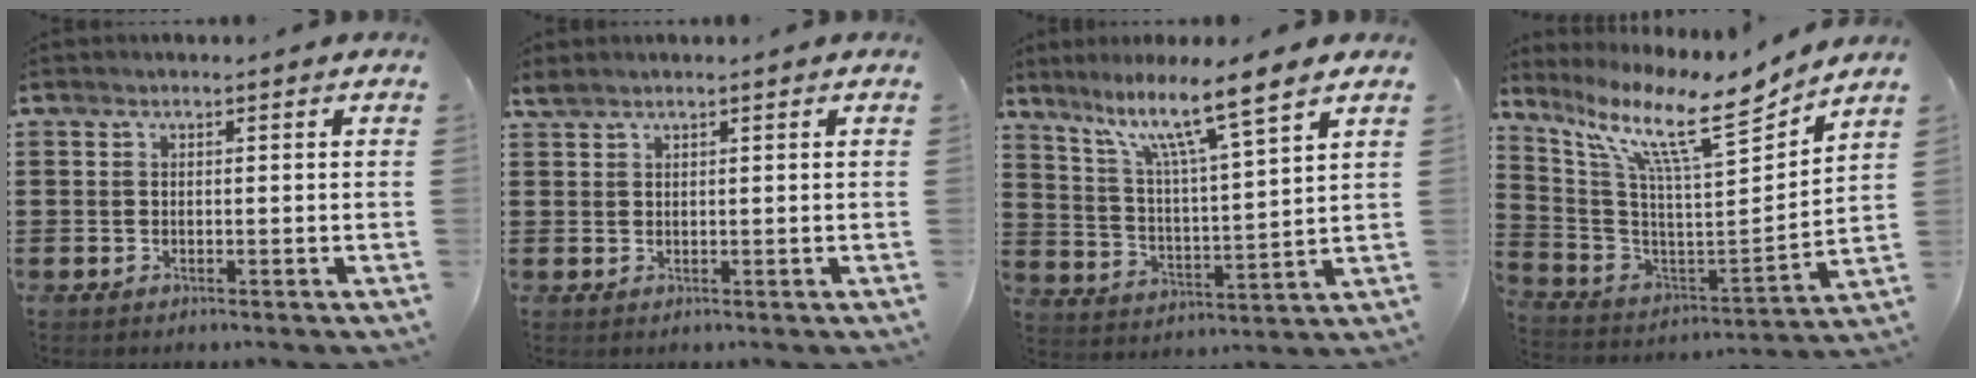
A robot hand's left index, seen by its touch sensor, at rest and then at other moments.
{"total": 1.3, "force": [1.2, 0.3, 0.5], "torque": [-0.014, 0.001, 0.023]}
{"total": 9.1, "force": [7.0, 0.0, 5.9], "torque": [-0.131, -0.043, 0.110]}
{"total": 12.5, "force": [9.0, 1.8, 8.4], "torque": [-0.190, -0.059, 0.143]}